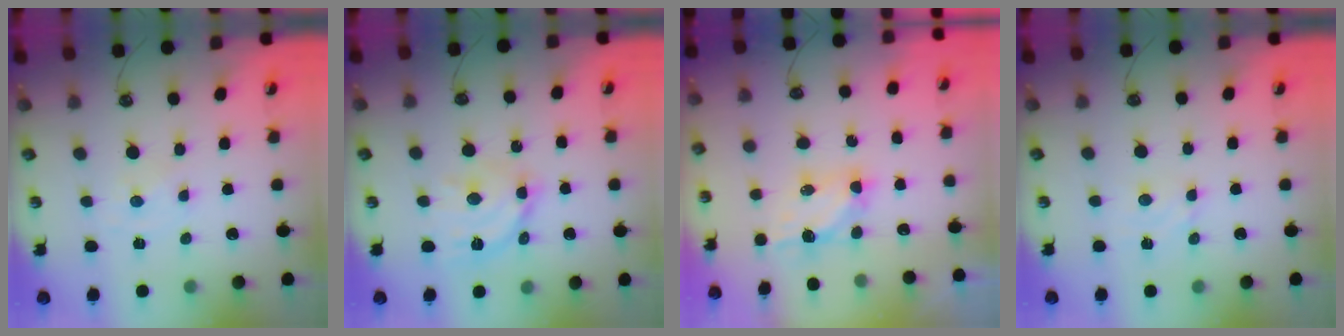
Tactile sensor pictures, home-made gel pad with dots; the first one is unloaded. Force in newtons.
{"total": 12.9, "press": 12.9, "slide": 1.2}
{"total": 6.0, "press": 6.0, "slide": 0.4}
{"total": 2.5, "press": 2.5, "slide": 0.3}